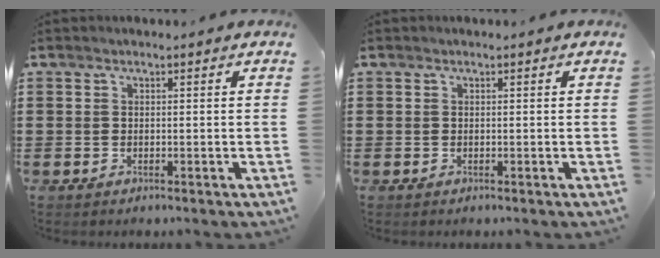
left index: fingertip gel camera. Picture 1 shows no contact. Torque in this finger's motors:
{"motor_torque": [0.00, 0.00, 0.00, 0.01]}